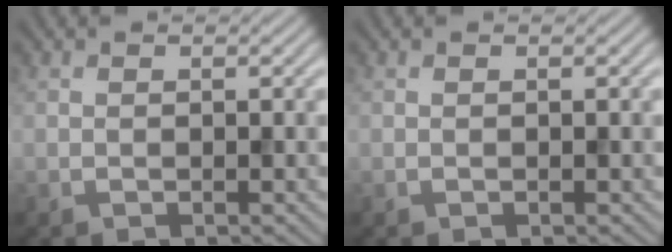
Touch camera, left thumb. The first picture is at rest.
{"total": 0.0}